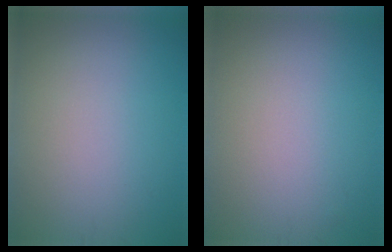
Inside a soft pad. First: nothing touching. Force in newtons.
{"total": 0.0}